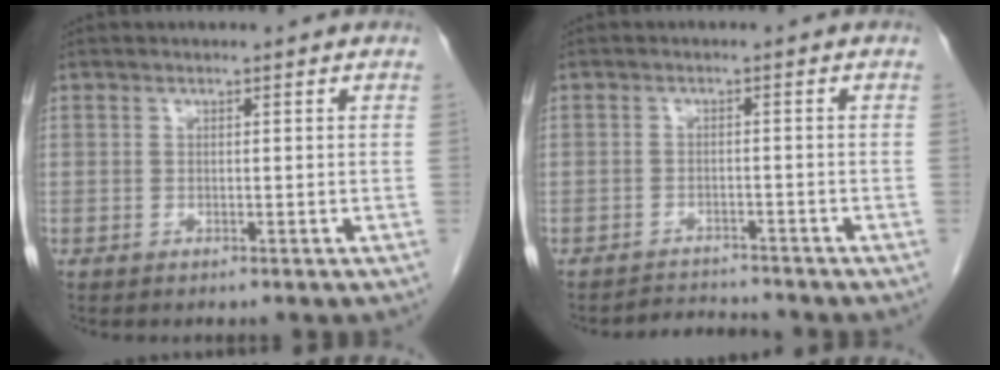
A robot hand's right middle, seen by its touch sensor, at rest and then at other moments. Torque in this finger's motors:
{"motor_torque": [0.07, 0.05, -0.22, -0.05]}